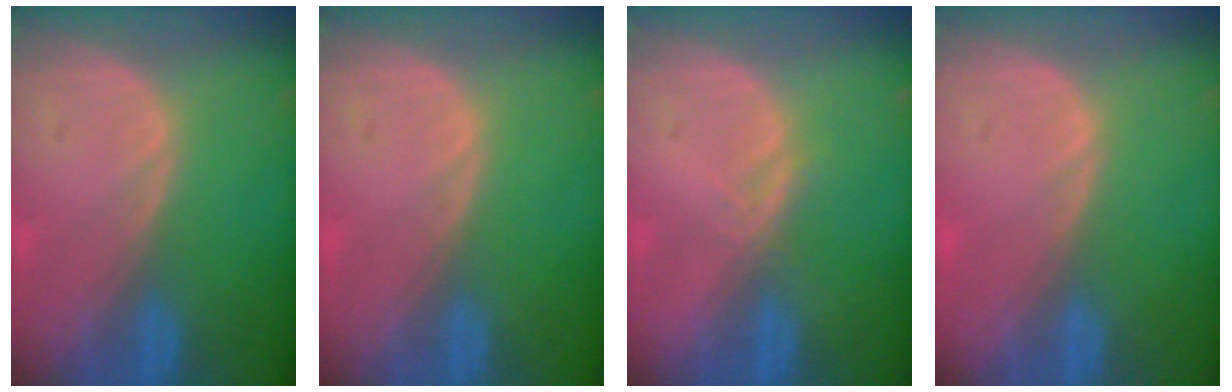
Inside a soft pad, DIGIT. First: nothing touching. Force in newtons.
{"total": 0.0}
{"total": 1.5, "press": 1.3, "slide": 0.8}
{"total": 0.7, "press": 0.1, "slide": 0.7}